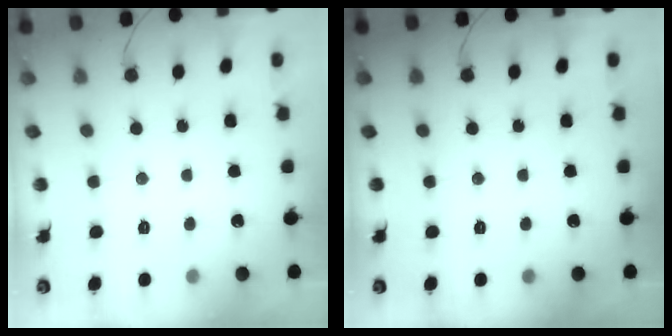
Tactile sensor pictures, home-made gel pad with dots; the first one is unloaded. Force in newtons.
{"total": 0.0}